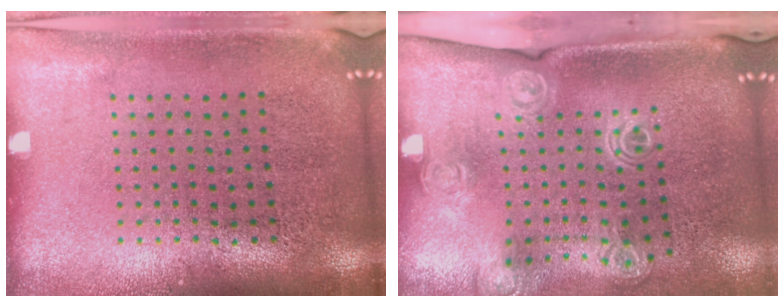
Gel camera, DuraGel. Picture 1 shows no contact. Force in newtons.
{"total": 1.9, "press": 1.5, "slide": 1.3}